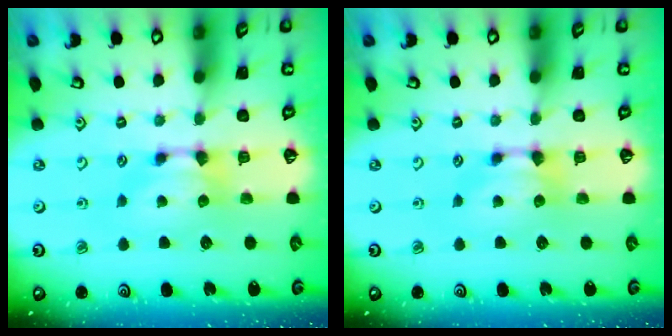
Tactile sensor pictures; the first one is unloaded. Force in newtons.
{"total": 0.0}